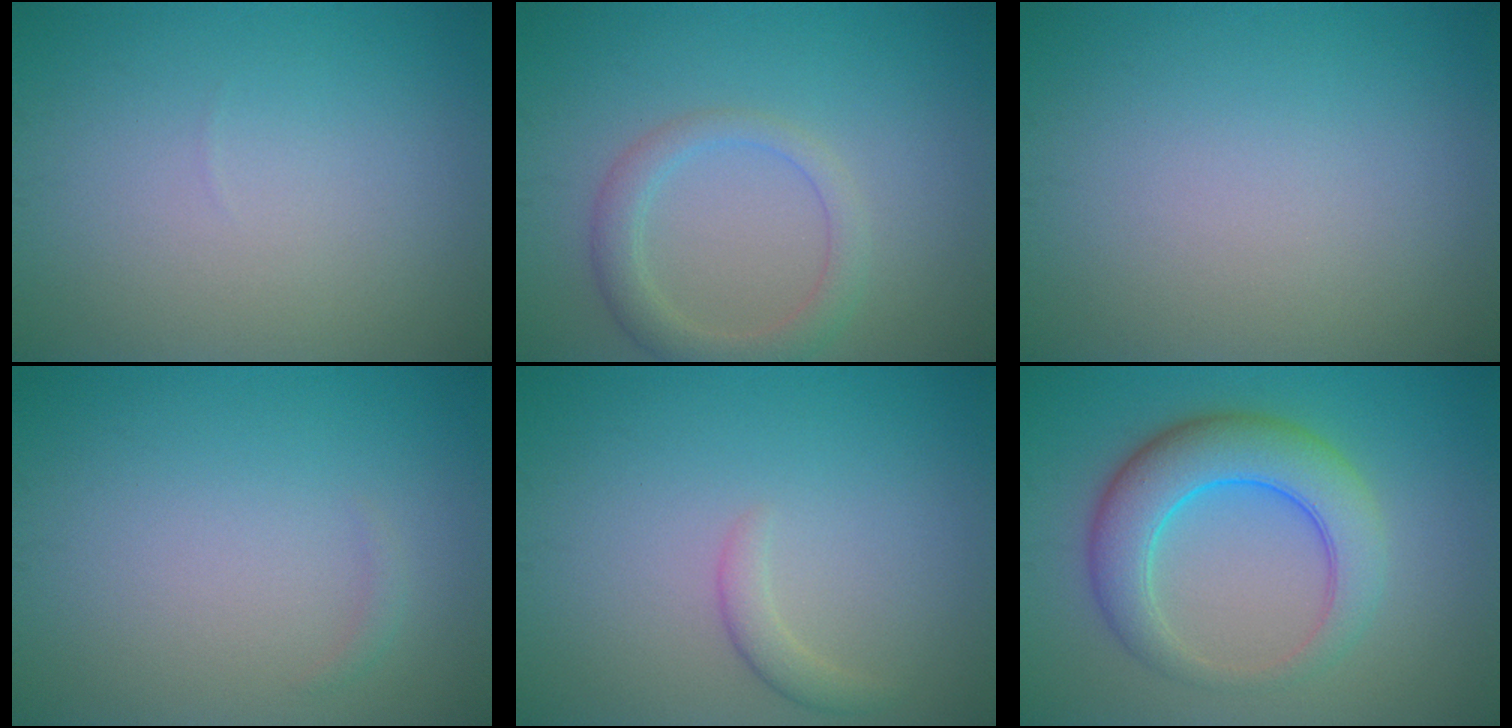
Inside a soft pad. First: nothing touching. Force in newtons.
{"total": 2.9, "press": 2.9, "slide": 0.1}
{"total": 0.0}
{"total": 0.5, "press": 0.5, "slide": 0.0}
{"total": 1.4, "press": 1.4, "slide": 0.1}
{"total": 6.5, "press": 6.5, "slide": 0.1}